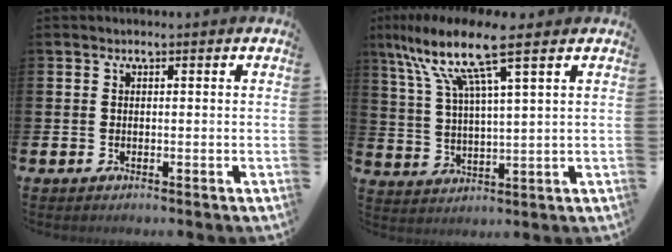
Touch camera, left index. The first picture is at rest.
{"total": 10.5, "force": [7.2, 1.4, 7.6], "torque": [-0.164, -0.026, 0.116]}